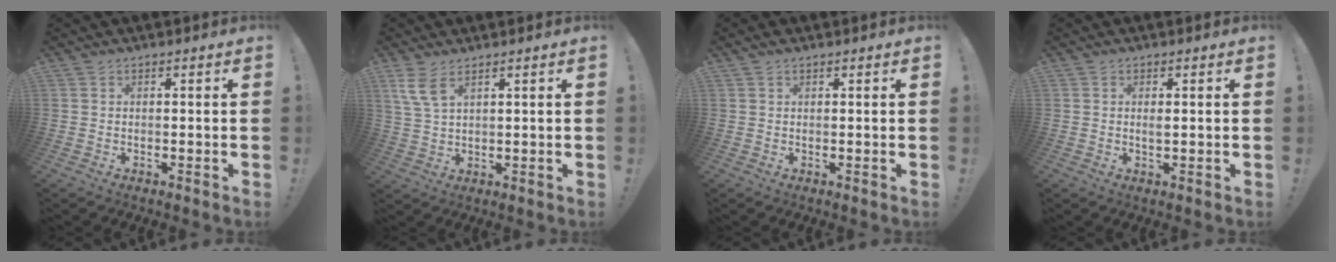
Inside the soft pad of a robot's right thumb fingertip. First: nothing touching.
{"total": 6.0, "force": [3.6, 2.2, 4.4], "torque": [-0.081, -0.013, 0.068]}
{"total": 0.6, "force": [0.5, 0.3, 0.2], "torque": [0.001, -0.002, 0.008]}
{"total": 1.3, "force": [0.2, 0.3, 1.2], "torque": [-0.022, -0.001, 0.002]}